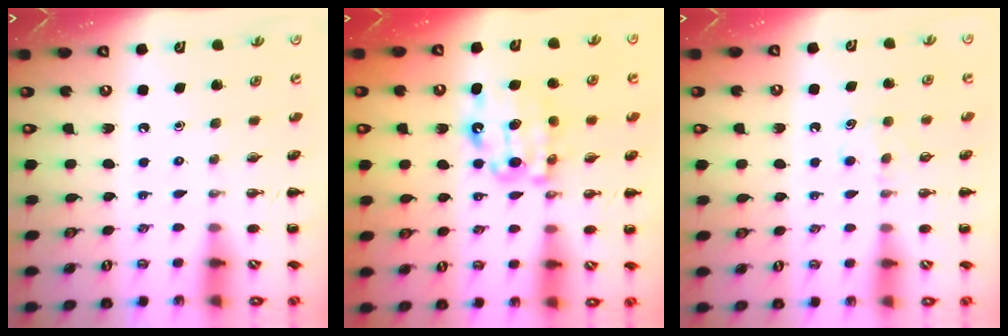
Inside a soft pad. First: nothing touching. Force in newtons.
{"total": 11.5, "press": 11.5, "slide": 0.9}
{"total": 5.1, "press": 5.0, "slide": 1.2}